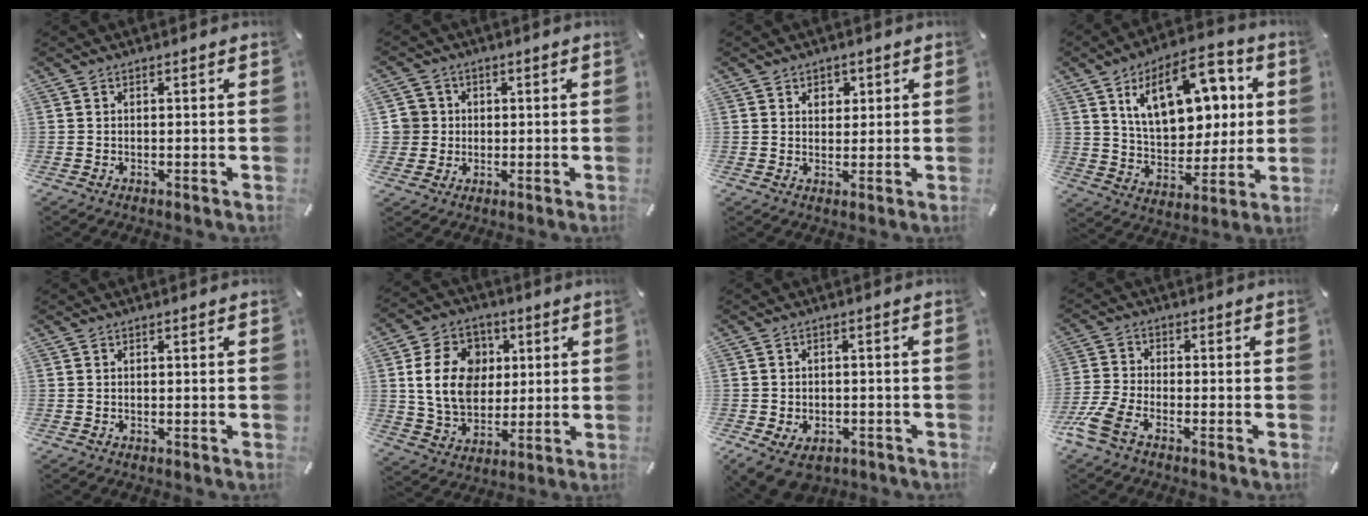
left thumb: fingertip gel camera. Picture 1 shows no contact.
{"total": 5.9, "force": [0.9, 5.9, 0.4], "torque": [-0.023, 0.005, 0.019]}
{"total": 2.7, "force": [1.3, 2.3, 0.7], "torque": [0.007, -0.005, 0.017]}
{"total": 18.9, "force": [8.3, 11.2, 12.8], "torque": [-0.197, -0.027, 0.143]}
{"total": 0.0}
{"total": 15.4, "force": [2.4, 12.3, 8.9], "torque": [-0.174, 0.011, 0.044]}
{"total": 6.4, "force": [-3.2, 4.2, 3.6], "torque": [-0.077, 0.013, -0.057]}
{"total": 7.1, "force": [-4.2, 3.1, 4.8], "torque": [-0.133, -0.006, -0.085]}